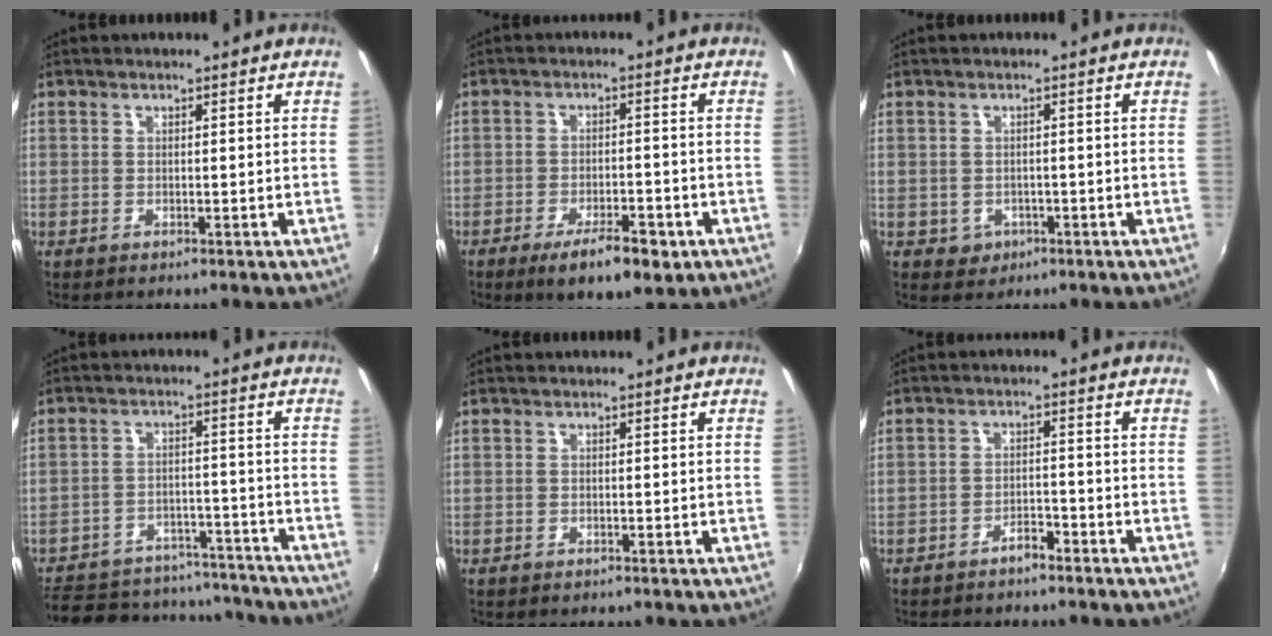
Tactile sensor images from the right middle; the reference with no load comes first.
{"total": 8.9, "force": [-5.3, 2.9, 6.6], "torque": [-0.128, -0.016, -0.075]}
{"total": 2.9, "force": [-0.9, 2.7, 0.8], "torque": [-0.022, 0.000, -0.006]}
{"total": 22.5, "force": [-18.3, 9.8, 8.5], "torque": [-0.190, 0.022, -0.226]}
{"total": 0.7, "force": [-0.6, 0.3, 0.2], "torque": [-0.006, -0.002, -0.010]}
{"total": 3.5, "force": [-3.1, 1.0, 1.2], "torque": [-0.036, 0.006, -0.047]}